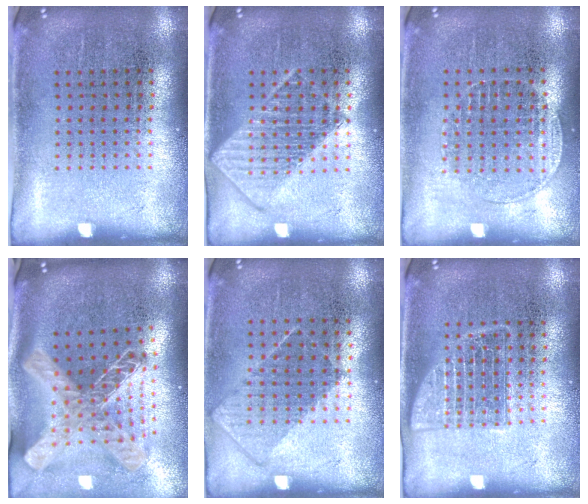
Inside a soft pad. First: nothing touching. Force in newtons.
{"total": 2.7, "press": 2.7, "slide": 0.4}
{"total": 1.2, "press": 1.1, "slide": 0.5}
{"total": 2.7, "press": 1.9, "slide": 1.9}
{"total": 0.9, "press": 0.7, "slide": 0.5}
{"total": 2.5, "press": 2.5, "slide": 0.4}